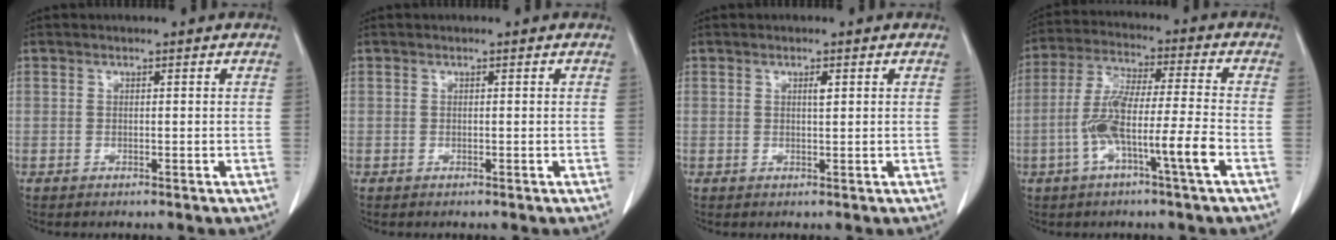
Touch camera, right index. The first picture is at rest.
{"total": 0.0}
{"total": 1.0, "force": [0.4, 0.1, 0.9], "torque": [-0.018, -0.001, 0.006]}
{"total": 10.9, "force": [-3.9, 0.0, 10.2], "torque": [-0.200, 0.008, -0.073]}